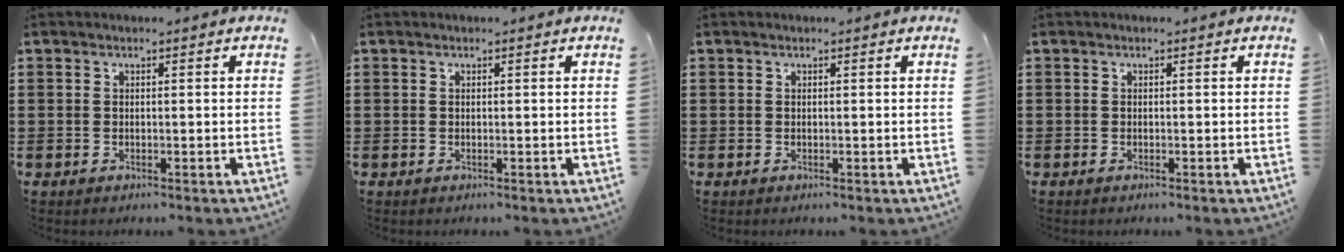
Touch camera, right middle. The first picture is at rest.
{"total": 0.0}
{"total": 0.0}
{"total": 0.0}